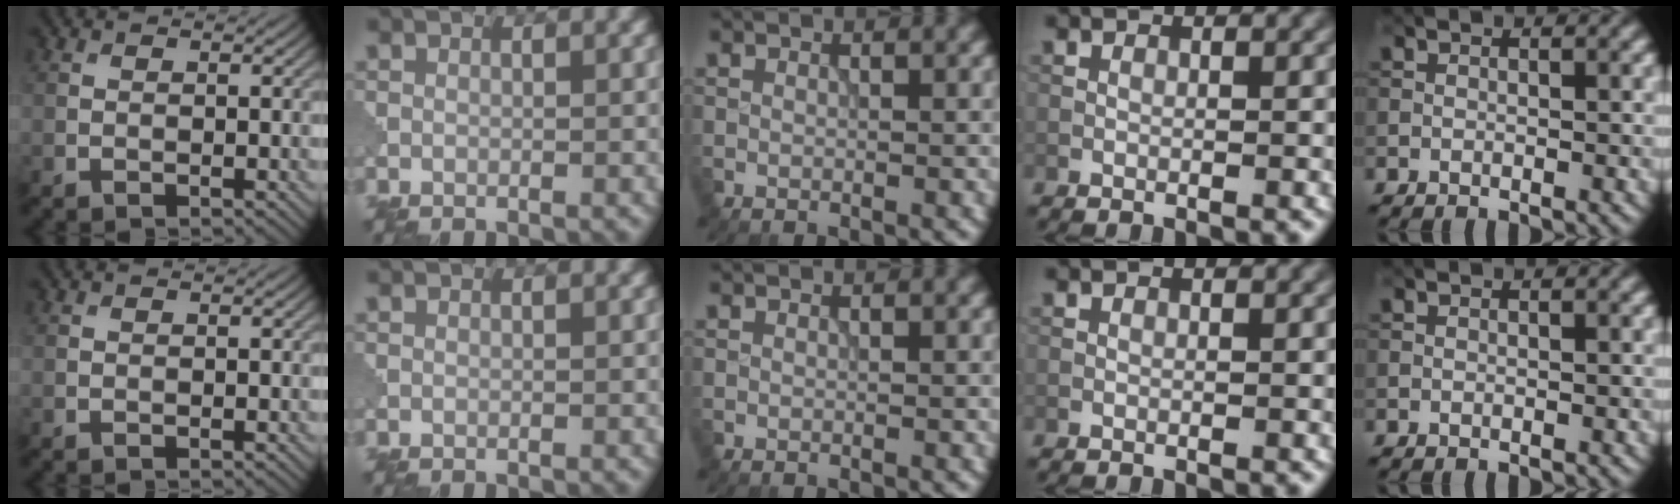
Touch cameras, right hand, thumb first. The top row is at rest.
{}